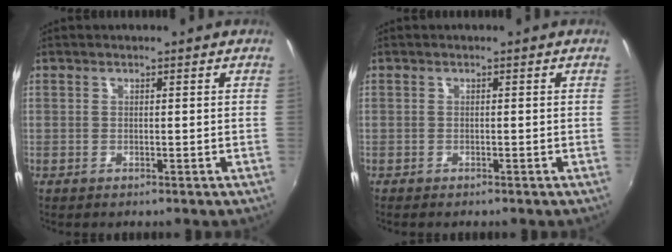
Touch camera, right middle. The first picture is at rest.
{"total": 0.8, "force": [-0.7, 0.3, 0.2], "torque": [-0.009, -0.003, -0.014]}